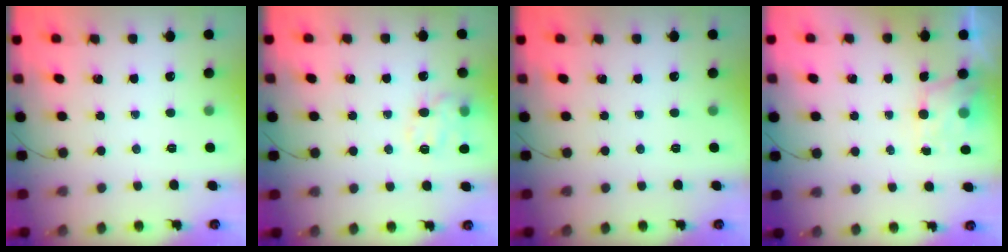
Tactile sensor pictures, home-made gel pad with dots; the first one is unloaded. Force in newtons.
{"total": 12.0, "press": 11.9, "slide": 1.6}
{"total": 0.0}
{"total": 4.4, "press": 4.3, "slide": 1.0}